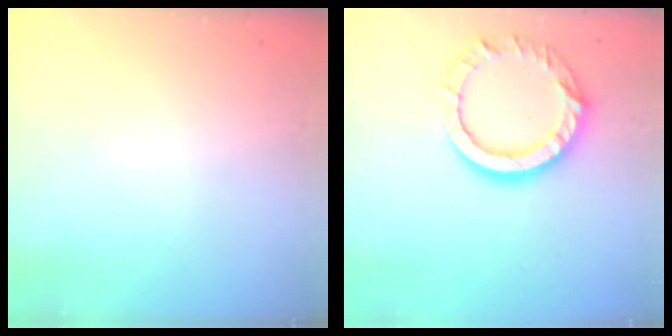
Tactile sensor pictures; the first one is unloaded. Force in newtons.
{"total": 13.3, "press": 13.3, "slide": 1.3}